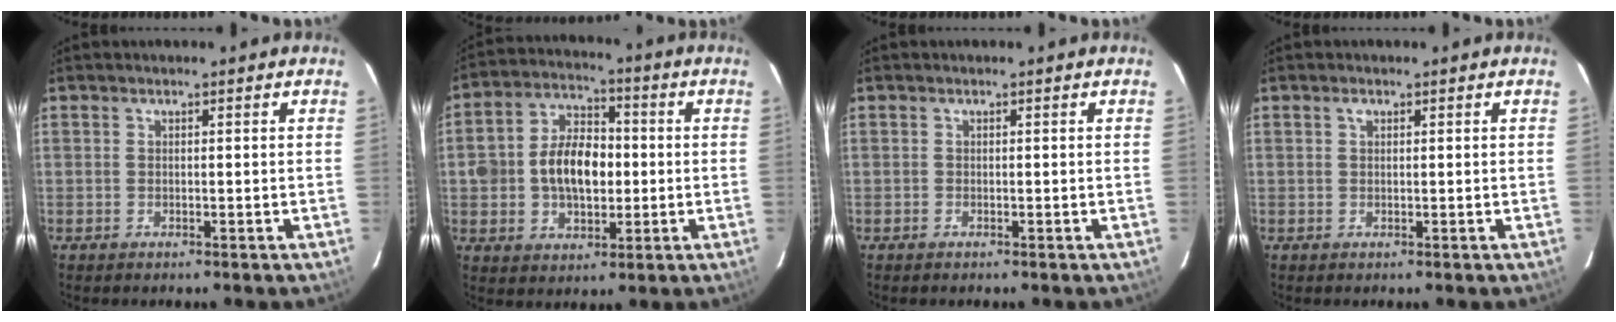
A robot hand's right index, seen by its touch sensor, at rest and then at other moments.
{"total": 11.9, "force": [-0.6, 7.9, 8.9], "torque": [-0.169, 0.026, -0.007]}
{"total": 0.0}
{"total": 0.7, "force": [0.3, 0.5, 0.4], "torque": [-0.008, 0.004, 0.006]}